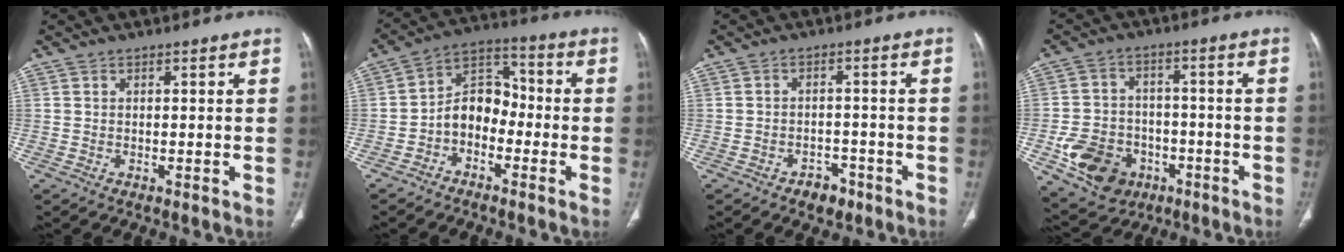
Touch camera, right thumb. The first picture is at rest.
{"total": 8.8, "force": [-2.8, 6.5, 5.3], "torque": [-0.066, 0.046, -0.066]}
{"total": 4.0, "force": [-2.6, 2.6, 1.5], "torque": [-0.010, 0.021, -0.032]}
{"total": 14.5, "force": [-6.0, 11.2, 7.0], "torque": [-0.108, 0.033, -0.083]}